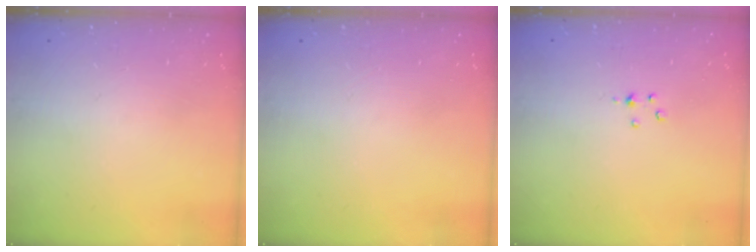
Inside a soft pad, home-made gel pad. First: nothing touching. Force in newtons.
{"total": 0.0}
{"total": 2.5, "press": 2.5, "slide": 0.3}